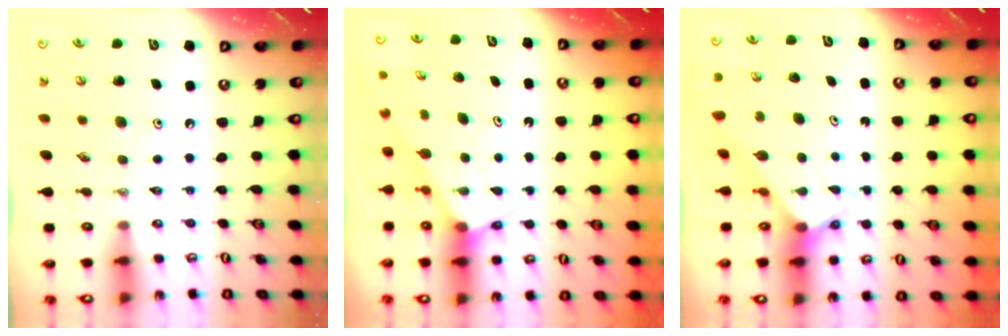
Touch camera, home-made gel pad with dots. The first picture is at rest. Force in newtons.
{"total": 2.6, "press": 2.6, "slide": 0.1}
{"total": 2.4, "press": 2.4, "slide": 0.3}